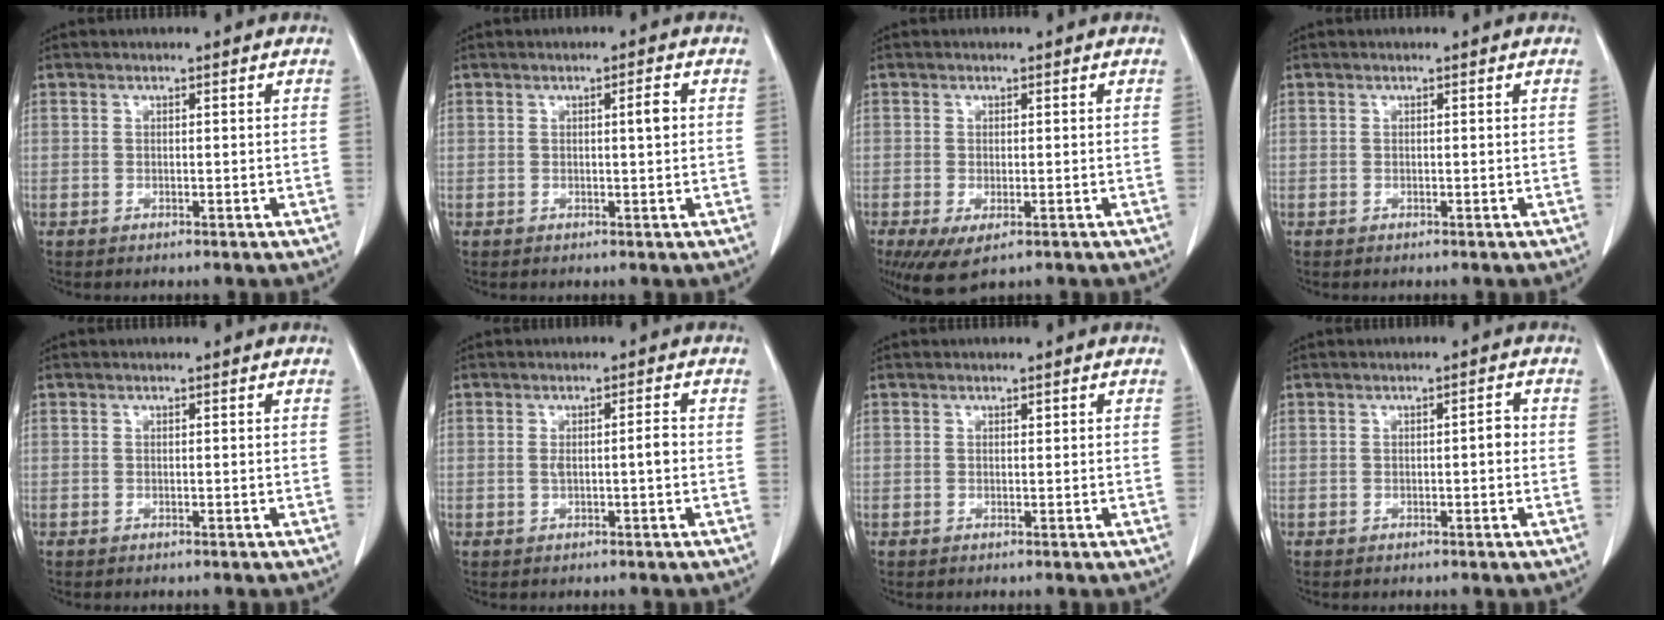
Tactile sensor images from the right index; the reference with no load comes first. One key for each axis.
{"total": 1.9, "fx": 0.3, "fy": 0.1, "fz": 1.9, "tx": -0.030, "ty": 0.002, "tz": 0.005}
{"total": 5.1, "fx": -2.7, "fy": 1.9, "fz": 3.9, "tx": -0.059, "ty": -0.016, "tz": -0.037}
{"total": 0.0}
{"total": 0.0}
{"total": 2.4, "fx": -0.2, "fy": 0.2, "fz": 2.4, "tx": -0.043, "ty": 0.003, "tz": -0.001}
{"total": 0.0}
{"total": 1.4, "fx": -0.1, "fy": 0.4, "fz": 1.3, "tx": -0.018, "ty": 0.003, "tz": -0.002}